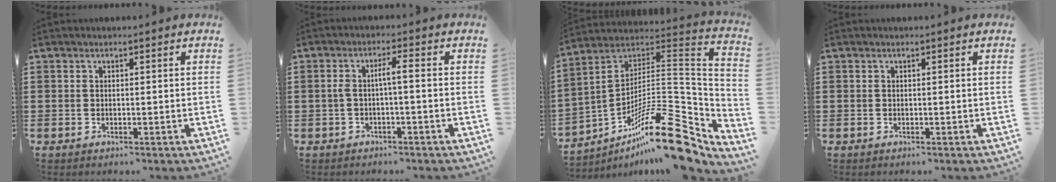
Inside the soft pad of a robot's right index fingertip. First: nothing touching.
{"total": 2.9, "force": [-0.4, 0.3, 2.9], "torque": [-0.063, 0.001, -0.013]}
{"total": 20.0, "force": [-12.0, 5.1, 15.1], "torque": [-0.235, 0.034, -0.211]}
{"total": 0.0}